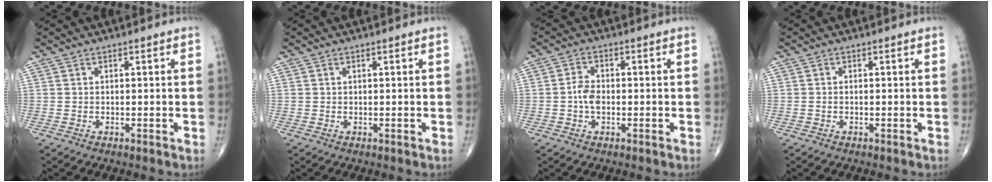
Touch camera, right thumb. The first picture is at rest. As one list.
[{"total": 0.0}, {"total": 3.5, "force": [-0.6, 2.2, 2.7], "torque": [-0.051, 0.010, -0.017]}, {"total": 0.0}]